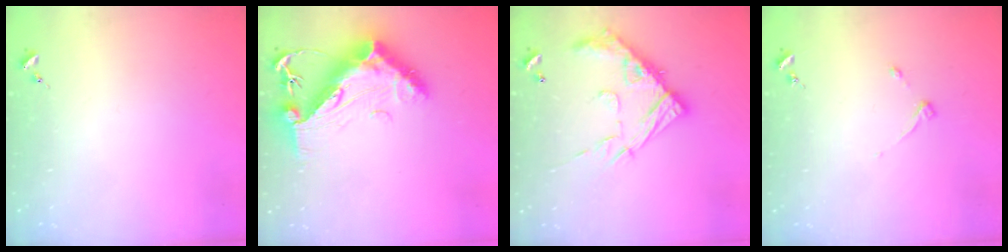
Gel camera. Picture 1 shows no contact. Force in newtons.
{"total": 19.4, "press": 19.3, "slide": 1.7}
{"total": 17.4, "press": 17.3, "slide": 1.3}
{"total": 3.8, "press": 3.8, "slide": 0.5}